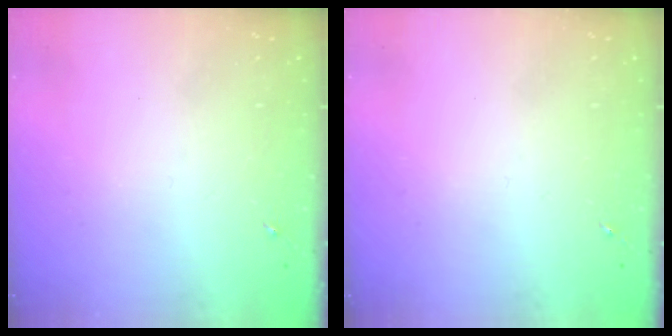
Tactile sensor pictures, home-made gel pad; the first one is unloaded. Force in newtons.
{"total": 0.0}